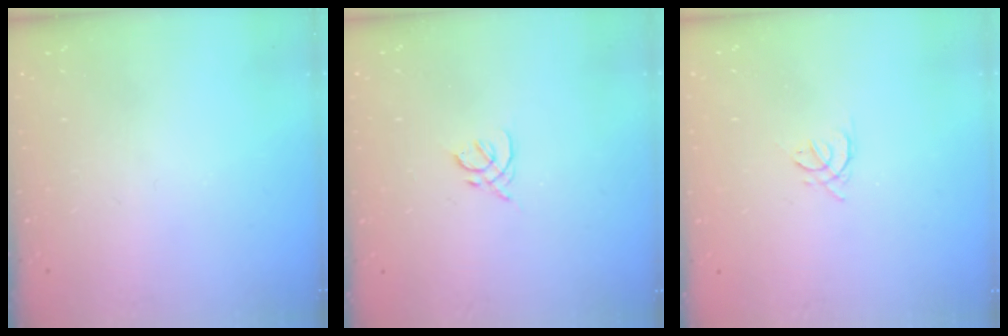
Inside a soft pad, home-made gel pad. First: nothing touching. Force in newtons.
{"total": 2.0, "press": 1.9, "slide": 0.6}
{"total": 2.4, "press": 2.3, "slide": 0.6}